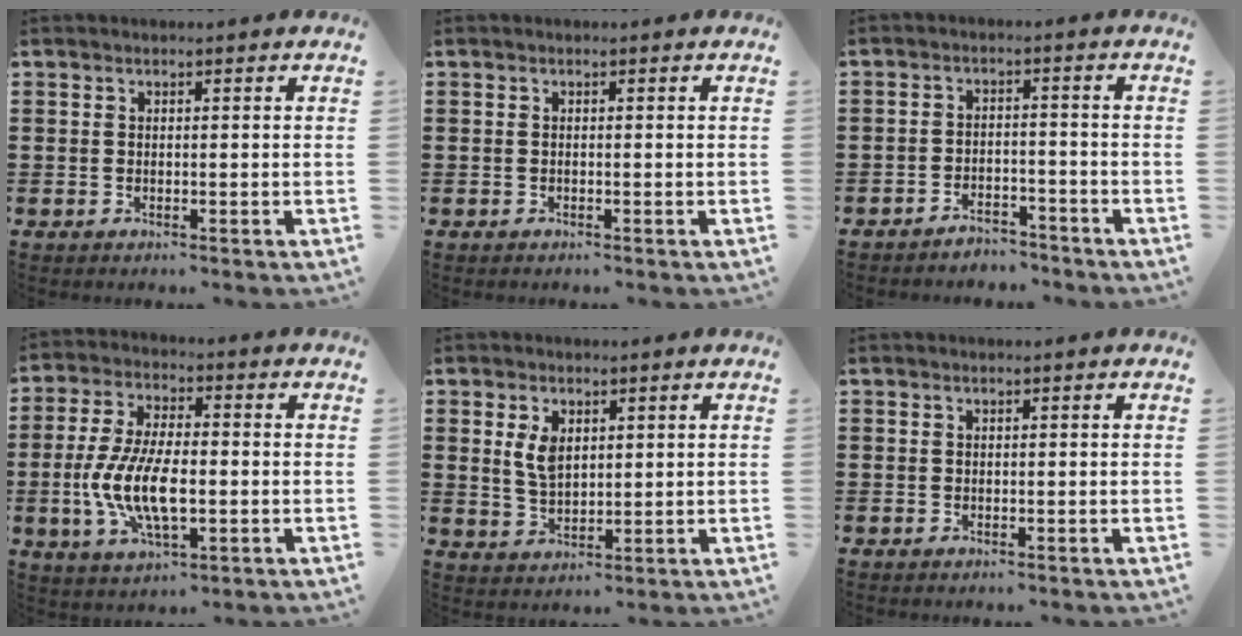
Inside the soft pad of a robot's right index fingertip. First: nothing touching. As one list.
[{"total": 0.0}, {"total": 3.3, "force": [-3.3, 0.6, 0.2], "torque": [-0.010, 0.005, -0.068]}, {"total": 11.0, "force": [-2.2, 4.6, 9.7], "torque": [-0.218, -0.012, -0.044]}, {"total": 4.5, "force": [1.7, 2.6, 3.3], "torque": [-0.073, 0.009, 0.031]}, {"total": 0.0}]